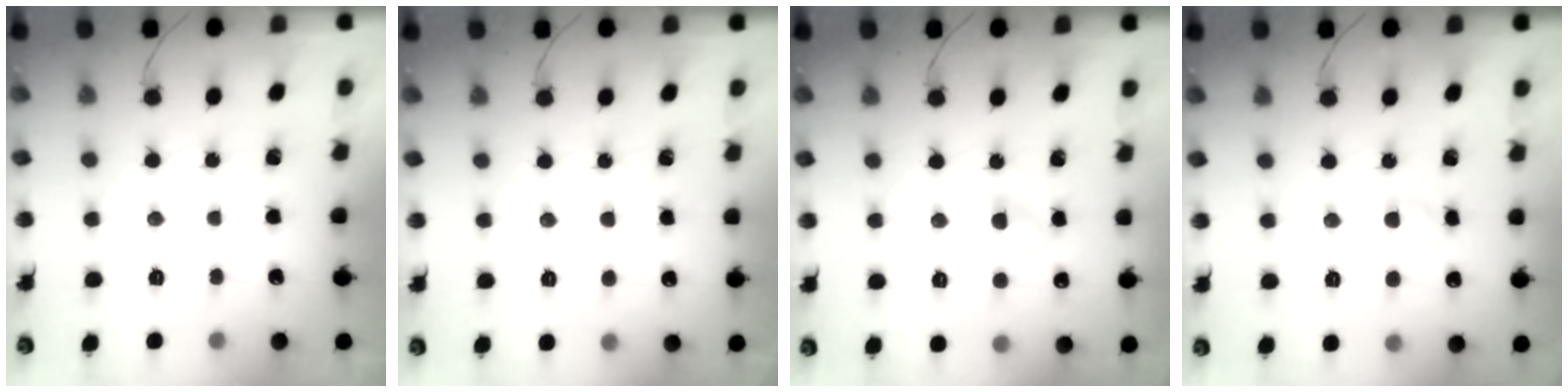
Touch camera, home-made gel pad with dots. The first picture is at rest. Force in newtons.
{"total": 1.0, "press": 0.7, "slide": 0.6}
{"total": 2.1, "press": 1.9, "slide": 0.8}
{"total": 2.5, "press": 2.3, "slide": 1.0}